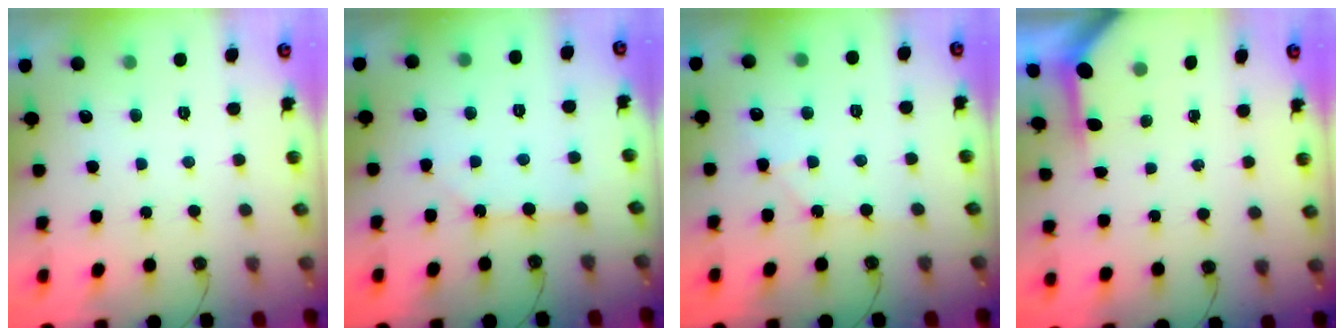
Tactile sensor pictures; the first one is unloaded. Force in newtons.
{"total": 1.8, "press": 1.8, "slide": 0.1}
{"total": 5.6, "press": 5.6, "slide": 0.7}
{"total": 3.0, "press": 3.0, "slide": 0.3}